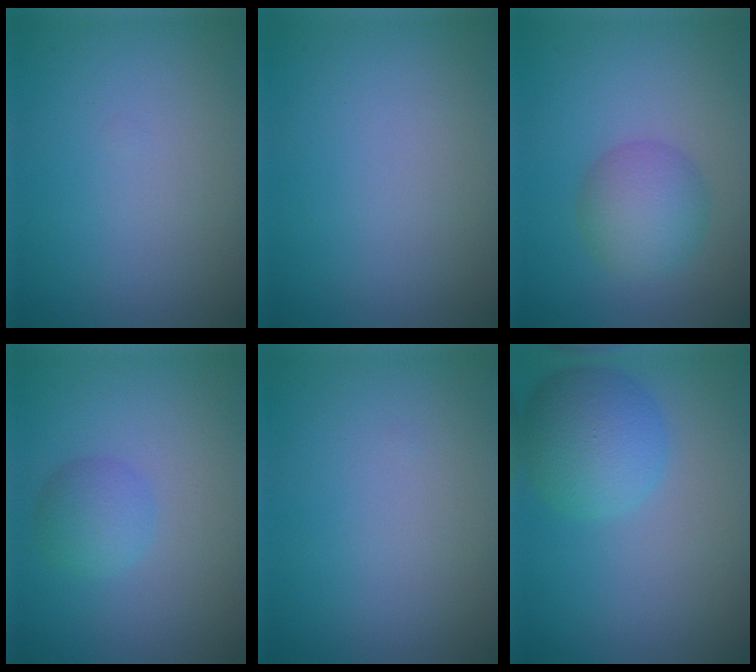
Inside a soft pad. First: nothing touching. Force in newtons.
{"total": 0.0}
{"total": 3.7, "press": 3.7, "slide": 0.3}
{"total": 2.2, "press": 2.2, "slide": 0.0}
{"total": 0.0}
{"total": 5.2, "press": 5.2, "slide": 0.2}